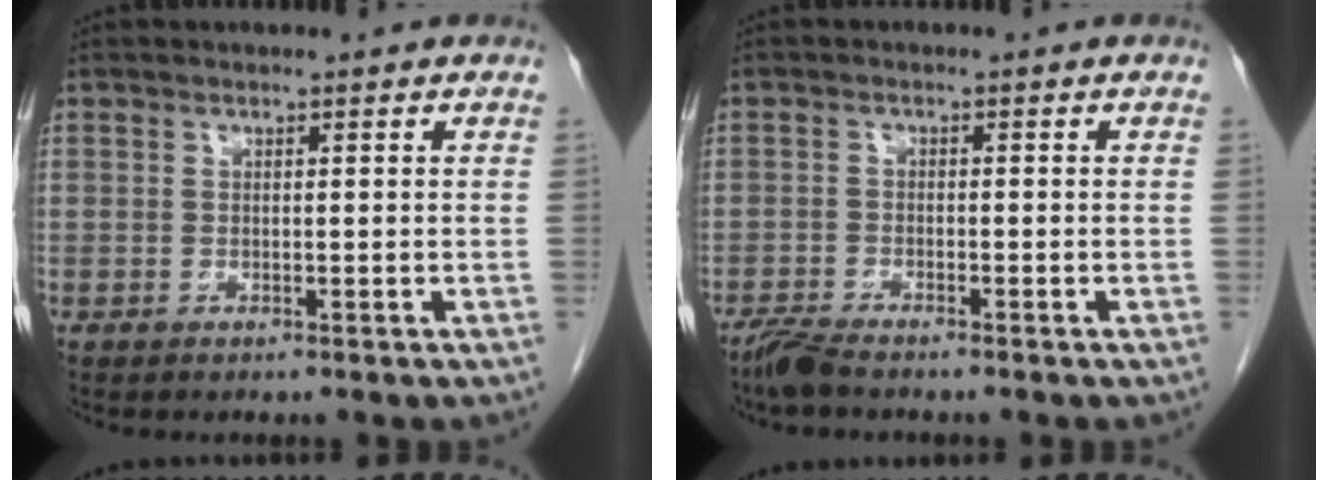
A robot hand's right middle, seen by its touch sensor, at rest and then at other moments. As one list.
[{"total": 2.8, "force": [-2.5, 0.2, 1.2], "torque": [-0.032, -0.009, -0.050]}]